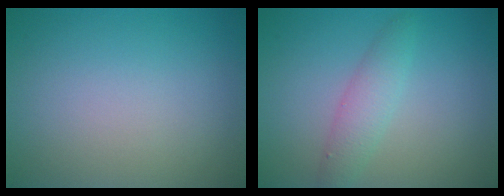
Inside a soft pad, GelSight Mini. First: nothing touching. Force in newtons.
{"total": 2.4, "press": 2.4, "slide": 0.1}